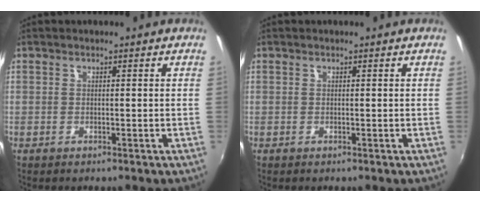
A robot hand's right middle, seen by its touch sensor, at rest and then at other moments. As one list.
[{"total": 0.0}]